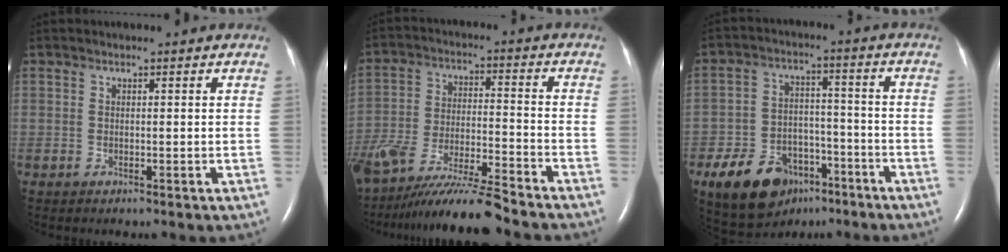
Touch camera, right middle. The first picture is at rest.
{"total": 15.7, "force": [-13.6, 0.4, 7.7], "torque": [-0.154, -0.023, -0.242]}
{"total": 12.6, "force": [-7.7, 7.7, 6.4], "torque": [-0.121, 0.008, -0.122]}